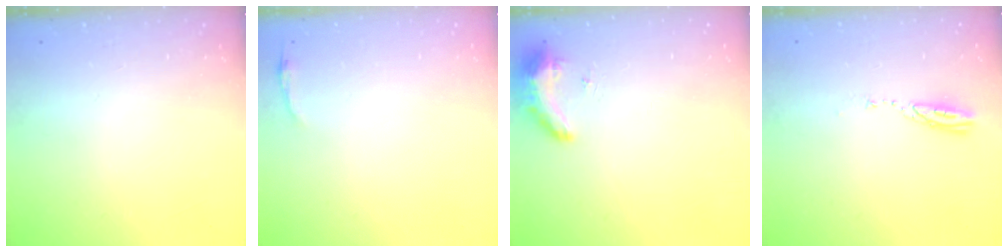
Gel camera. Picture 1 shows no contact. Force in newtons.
{"total": 2.8, "press": 2.8, "slide": 0.6}
{"total": 9.2, "press": 8.9, "slide": 2.4}
{"total": 3.3, "press": 3.3, "slide": 0.2}